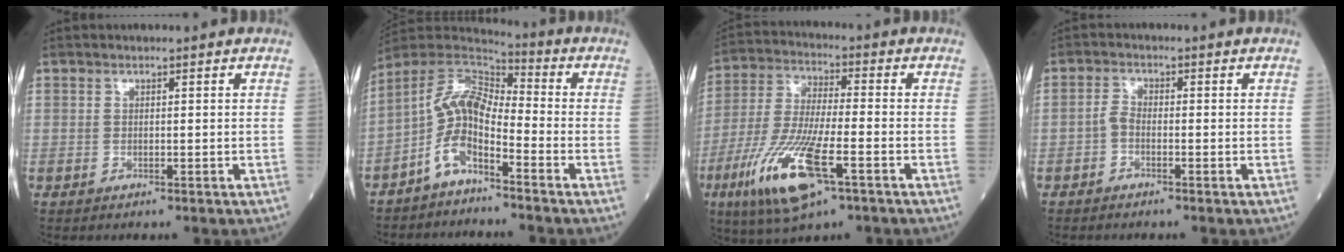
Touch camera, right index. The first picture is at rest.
{"total": 8.5, "force": [-4.5, 3.0, 6.6], "torque": [-0.145, 0.019, -0.095]}
{"total": 14.5, "force": [-6.4, 2.9, 12.7], "torque": [-0.266, -0.025, -0.116]}
{"total": 1.6, "force": [-0.9, 0.7, 1.2], "torque": [-0.028, 0.002, -0.020]}